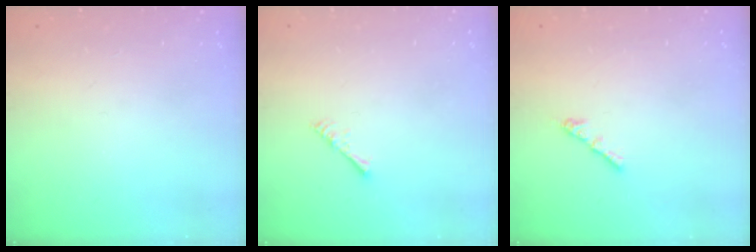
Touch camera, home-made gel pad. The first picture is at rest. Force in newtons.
{"total": 2.2, "press": 2.1, "slide": 0.5}
{"total": 3.1, "press": 3.0, "slide": 0.7}